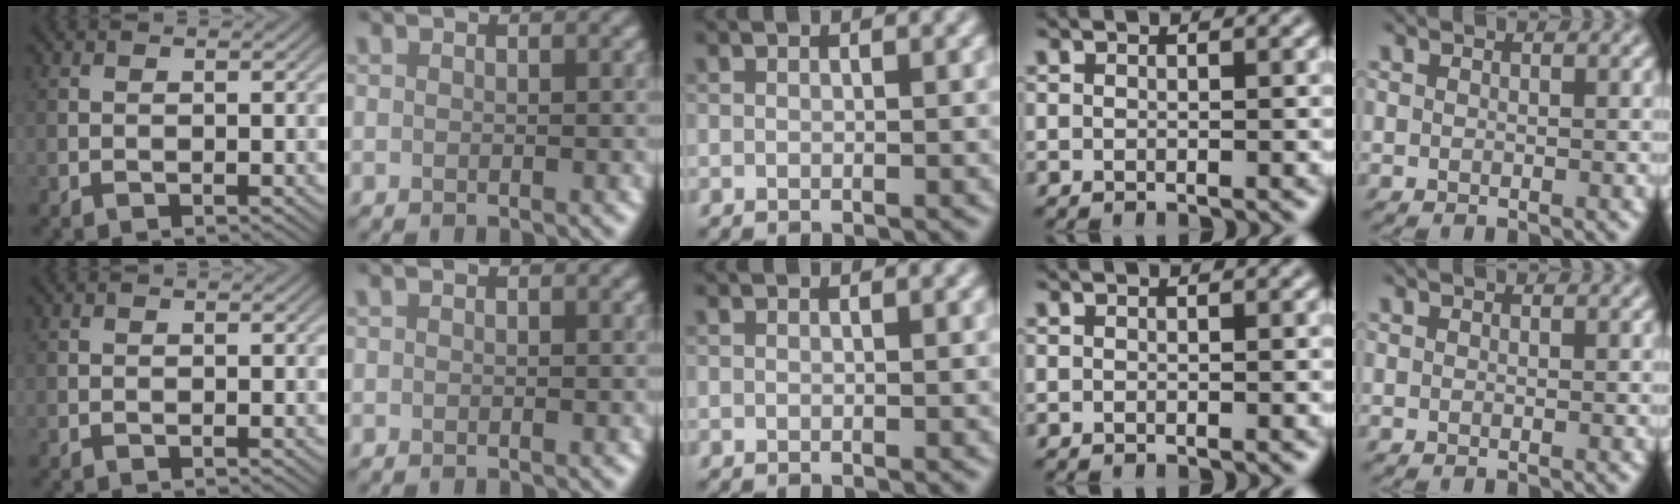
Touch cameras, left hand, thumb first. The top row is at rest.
{}